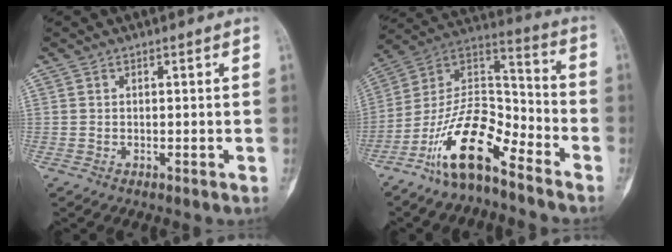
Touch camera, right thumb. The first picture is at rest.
{"total": 15.8, "force": [-10.4, 5.6, 10.6], "torque": [-0.180, 0.088, -0.200]}